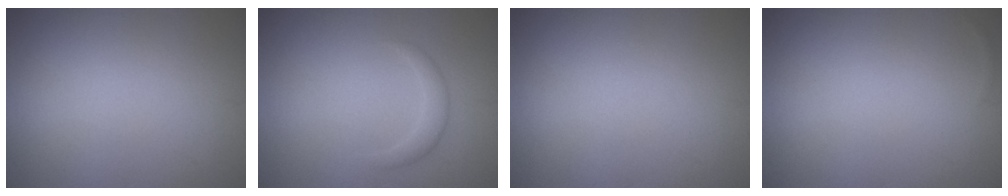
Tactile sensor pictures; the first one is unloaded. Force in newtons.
{"total": 1.4, "press": 1.4, "slide": 0.1}
{"total": 0.0}
{"total": 0.0}